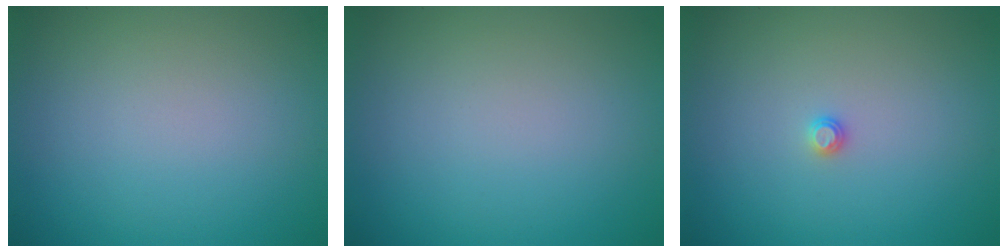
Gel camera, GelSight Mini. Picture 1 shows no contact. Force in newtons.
{"total": 0.0}
{"total": 0.6, "press": 0.6, "slide": 0.2}